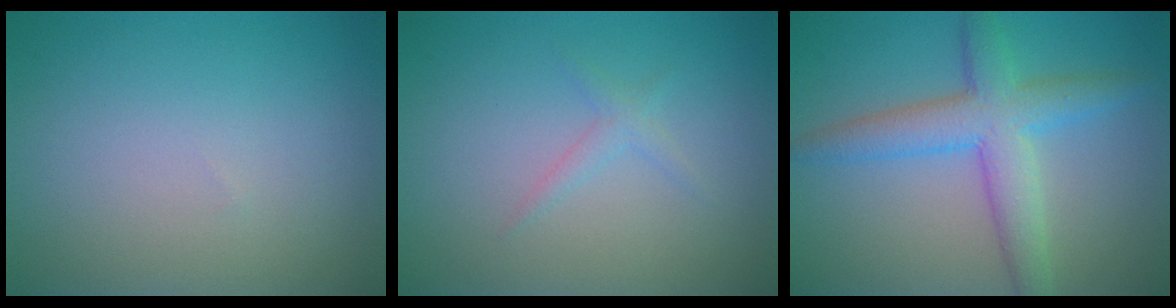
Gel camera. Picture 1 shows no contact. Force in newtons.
{"total": 1.1, "press": 1.1, "slide": 0.0}
{"total": 5.3, "press": 5.3, "slide": 0.2}